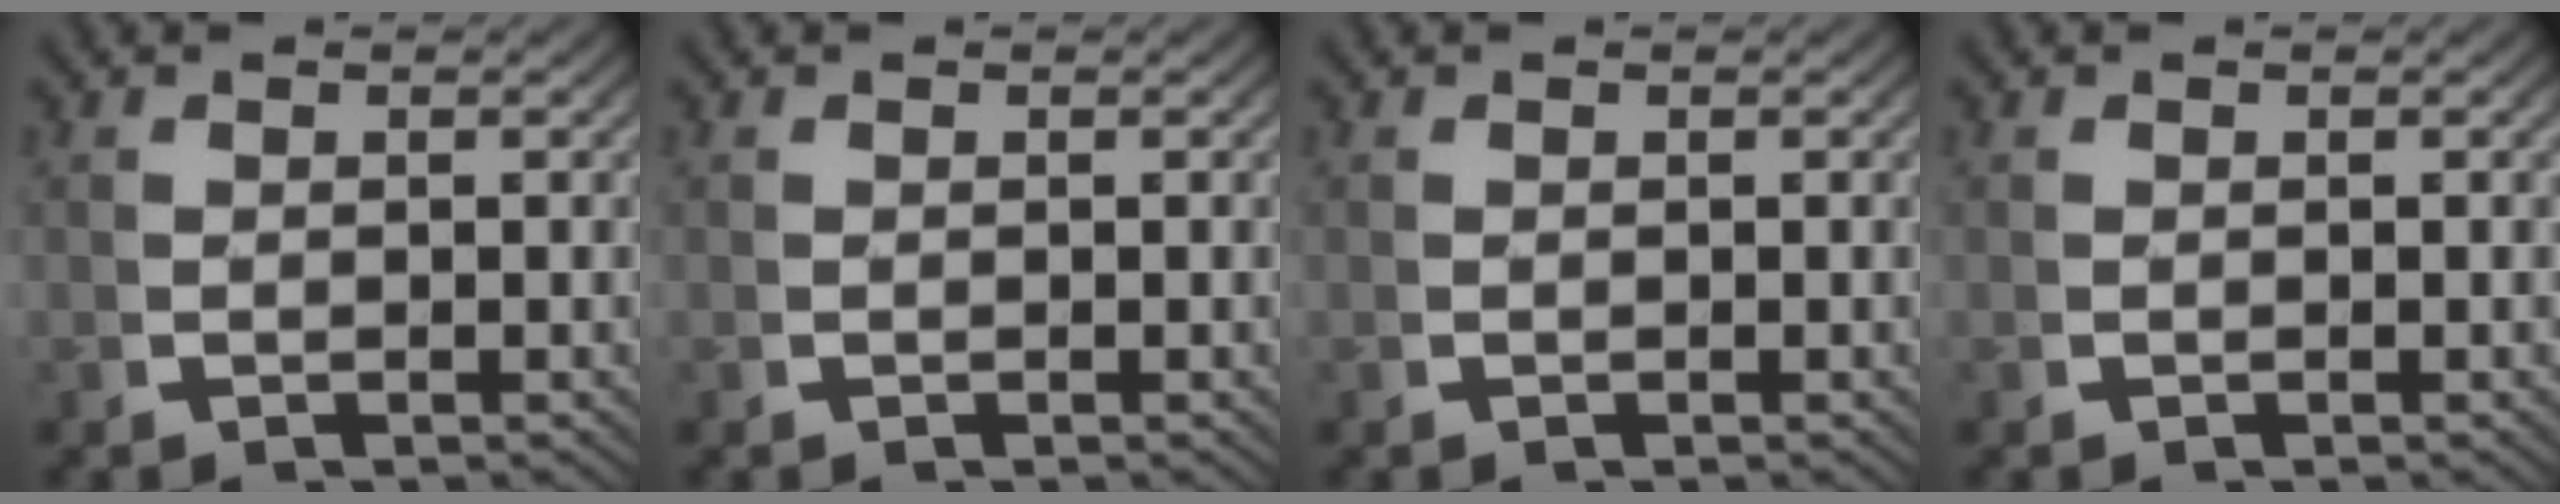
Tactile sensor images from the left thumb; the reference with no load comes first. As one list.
[{"total": 0.0}, {"total": 0.0}, {"total": 0.0}]